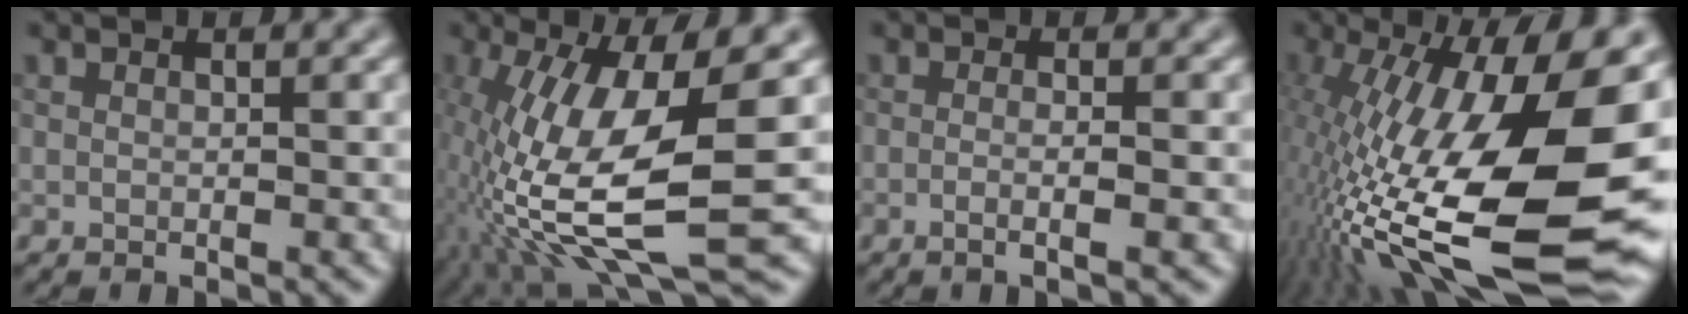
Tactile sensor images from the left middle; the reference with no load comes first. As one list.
[{"total": 12.4, "force": [-3.2, 2.7, 11.6], "torque": [-0.241, 0.002, -0.045]}, {"total": 1.8, "force": [-1.1, 0.1, 1.4], "torque": [-0.024, 0.001, -0.020]}, {"total": 19.2, "force": [-2.9, 6.3, 17.9], "torque": [-0.317, -0.002, -0.051]}]